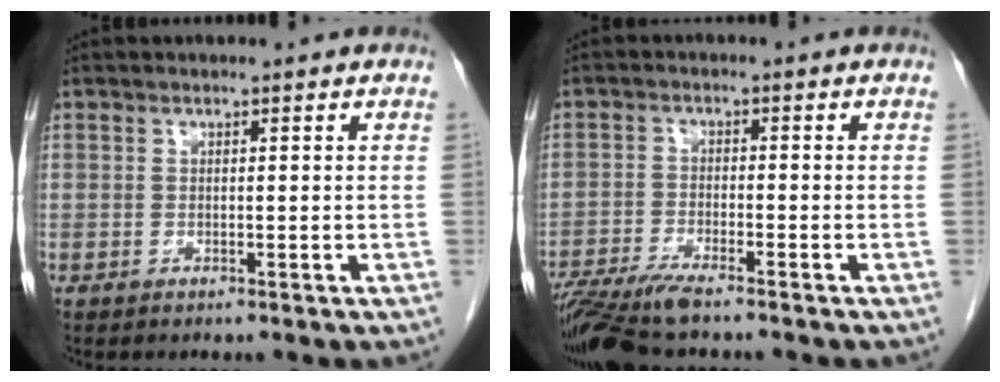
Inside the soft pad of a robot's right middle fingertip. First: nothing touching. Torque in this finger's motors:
{"motor_torque": [0.98, -0.88, 0.36, 0.06]}